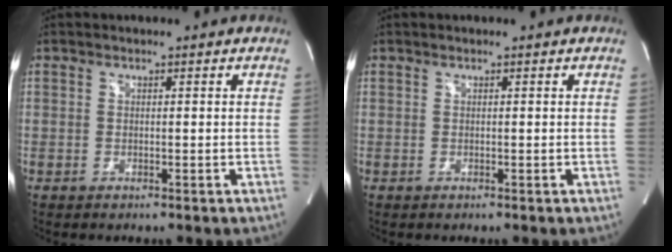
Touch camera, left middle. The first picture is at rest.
{"total": 0.0}